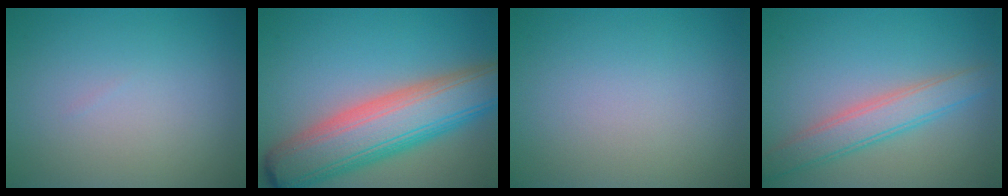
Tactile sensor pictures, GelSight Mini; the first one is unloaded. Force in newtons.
{"total": 10.2, "press": 10.2, "slide": 0.5}
{"total": 0.0}
{"total": 3.8, "press": 3.8, "slide": 0.2}